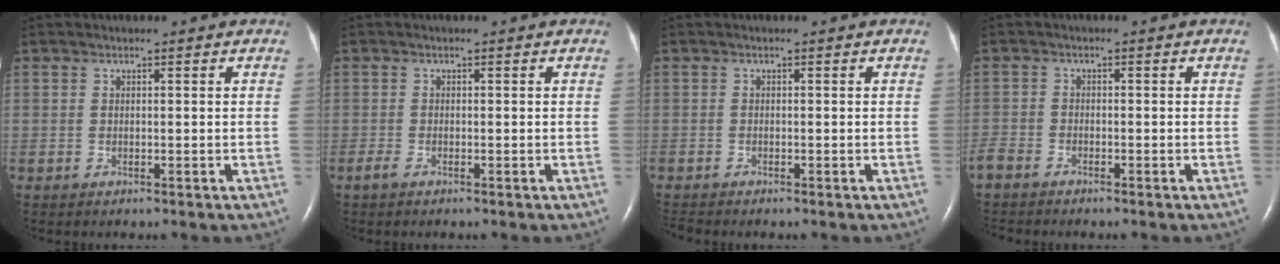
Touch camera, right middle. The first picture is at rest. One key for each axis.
{"total": 1.0, "fx": -0.8, "fy": 0.2, "fz": 0.7, "tx": -0.024, "ty": -0.004, "tz": -0.016}
{"total": 1.3, "fx": -1.3, "fy": 0.0, "fz": 0.2, "tx": -0.009, "ty": -0.007, "tz": -0.025}
{"total": 3.8, "fx": -3.6, "fy": 1.1, "fz": 0.7, "tx": -0.013, "ty": -0.011, "tz": -0.072}